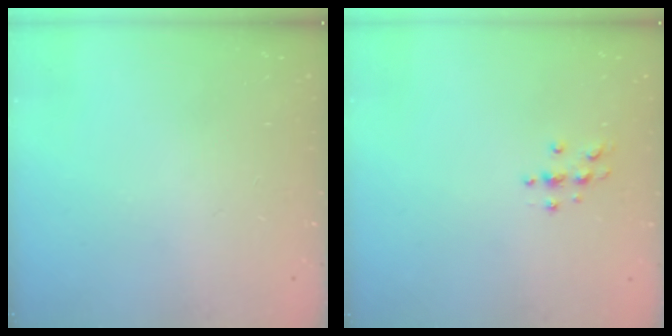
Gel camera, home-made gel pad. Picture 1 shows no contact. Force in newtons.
{"total": 3.7, "press": 3.7, "slide": 0.5}